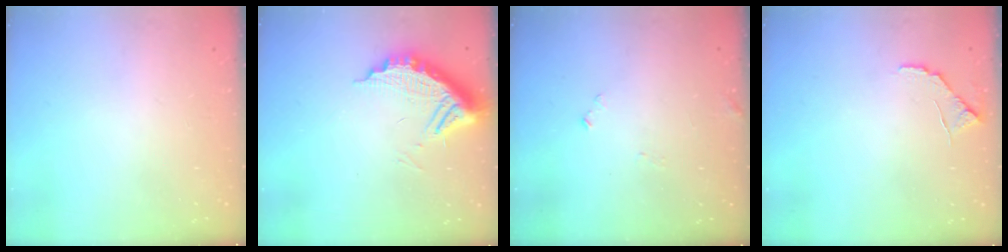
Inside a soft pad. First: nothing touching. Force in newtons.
{"total": 11.7, "press": 11.7, "slide": 1.0}
{"total": 6.6, "press": 6.6, "slide": 0.3}
{"total": 6.4, "press": 6.4, "slide": 0.4}